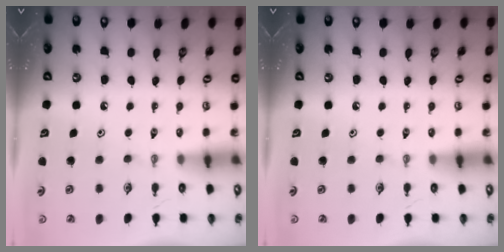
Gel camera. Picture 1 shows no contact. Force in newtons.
{"total": 0.0}